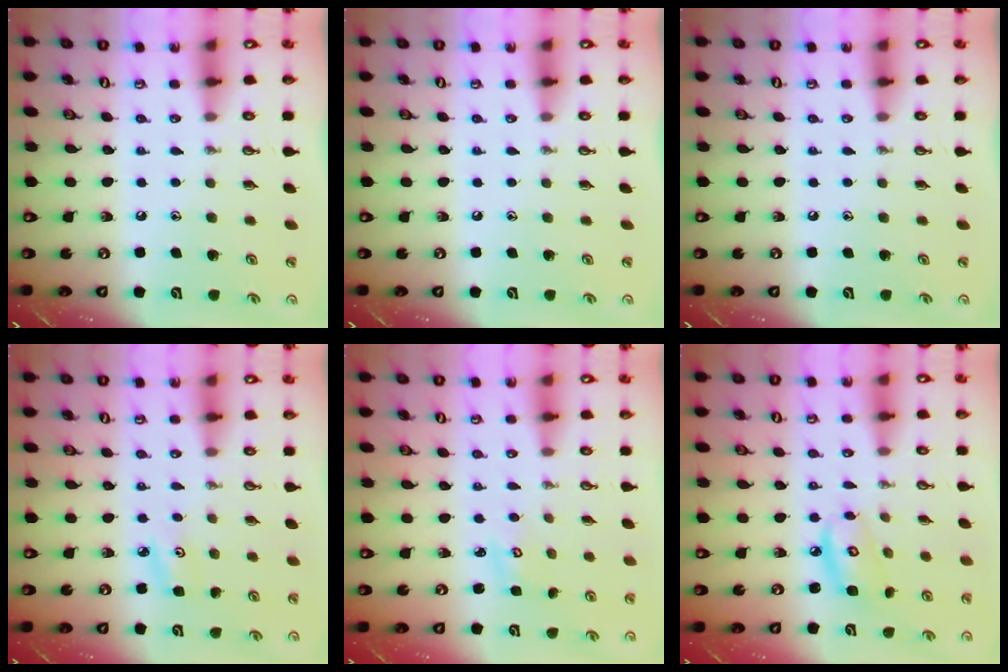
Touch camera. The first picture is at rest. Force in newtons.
{"total": 0.0}
{"total": 0.0}
{"total": 4.2, "press": 4.2, "slide": 0.4}
{"total": 2.0, "press": 2.0, "slide": 0.1}
{"total": 6.9, "press": 6.9, "slide": 0.3}